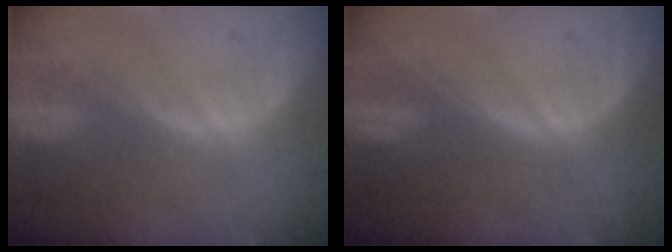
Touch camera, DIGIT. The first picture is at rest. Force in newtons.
{"total": 0.0}